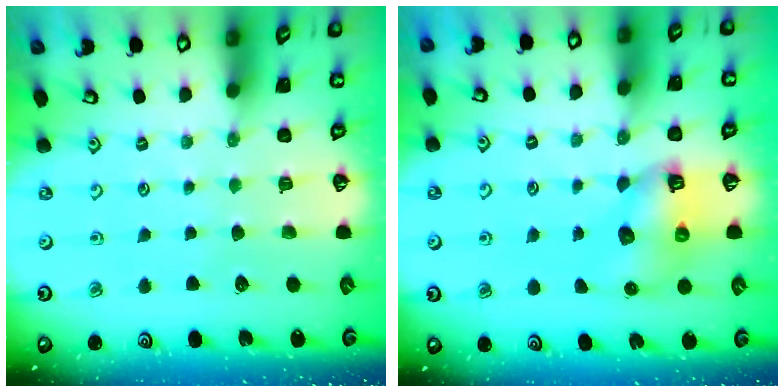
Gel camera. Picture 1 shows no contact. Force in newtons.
{"total": 7.2, "press": 7.1, "slide": 0.8}